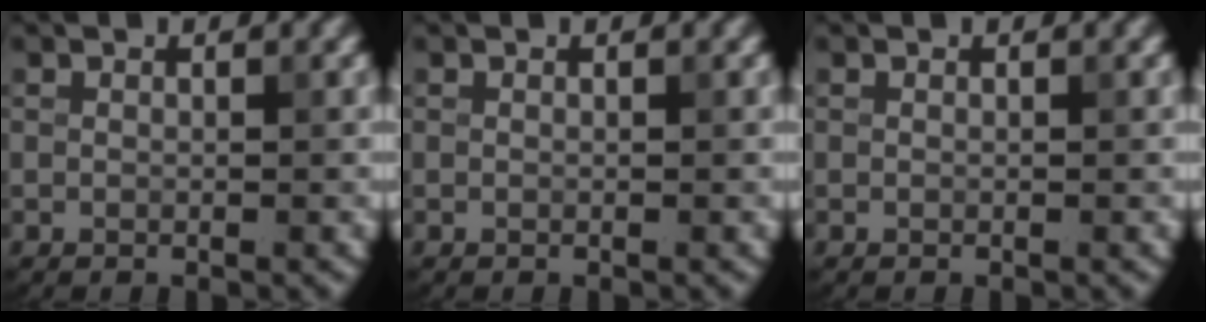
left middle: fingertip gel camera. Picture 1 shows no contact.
{"total": 0.0}
{"total": 0.0}